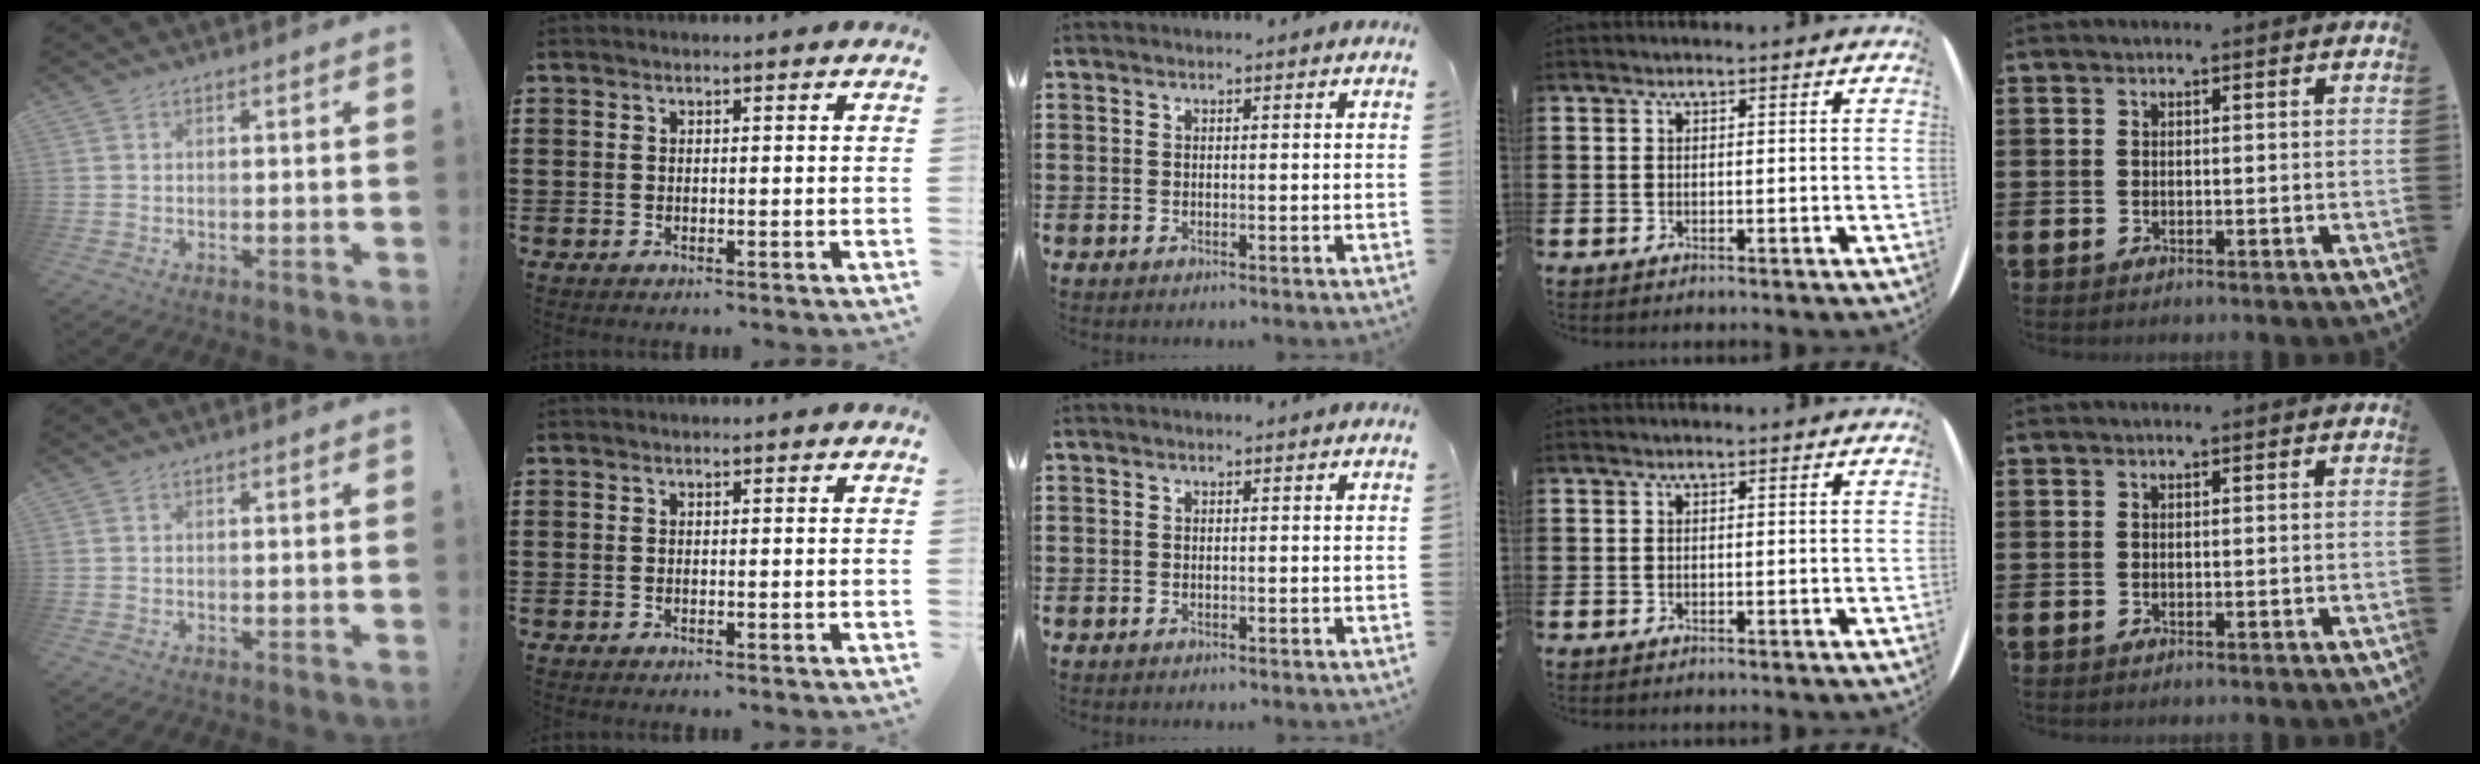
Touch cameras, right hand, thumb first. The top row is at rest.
{}